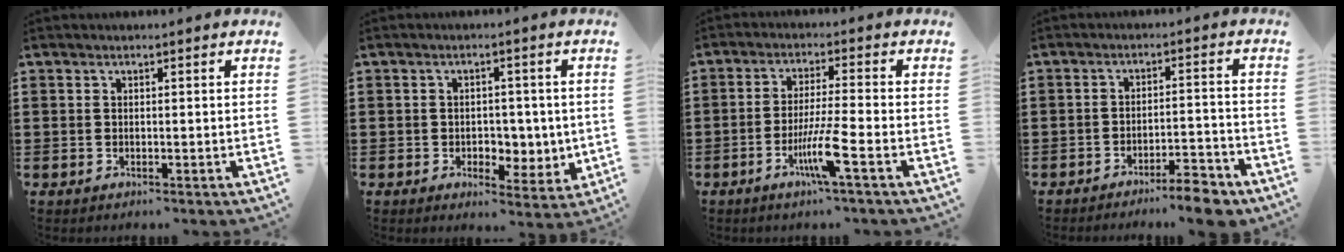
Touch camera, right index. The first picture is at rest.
{"total": 4.0, "force": [0.2, 3.4, 2.1], "torque": [-0.037, 0.006, -0.002]}
{"total": 7.0, "force": [-3.2, -0.1, 6.2], "torque": [-0.121, -0.015, -0.060]}
{"total": 5.9, "force": [-5.4, 0.6, 2.3], "torque": [-0.035, 0.004, -0.101]}